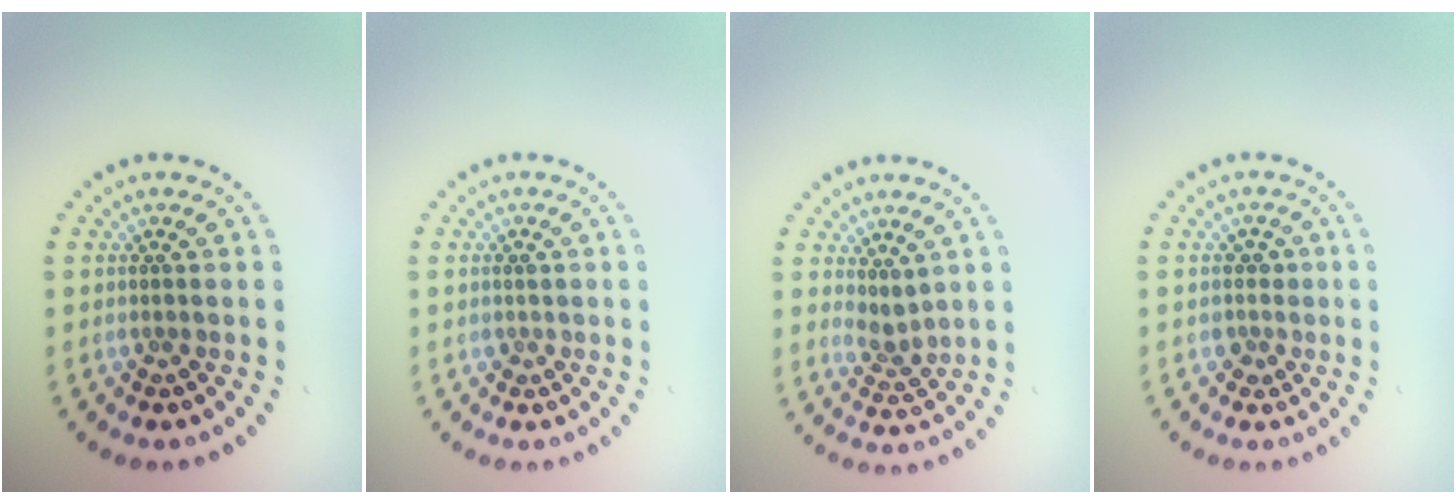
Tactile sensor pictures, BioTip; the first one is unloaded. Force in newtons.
{"total": 0.7, "press": 0.7, "slide": 0.2}
{"total": 2.0, "press": 1.6, "slide": 1.3}
{"total": 1.4, "press": 1.2, "slide": 0.8}